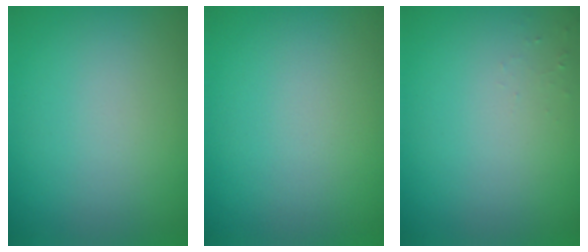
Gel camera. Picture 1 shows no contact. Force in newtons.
{"total": 0.0}
{"total": 0.5, "press": 0.5, "slide": 0.1}